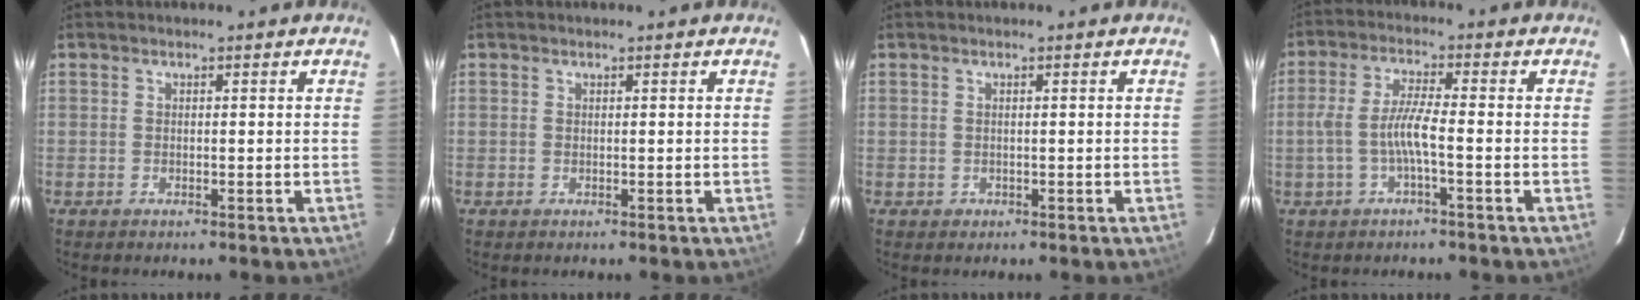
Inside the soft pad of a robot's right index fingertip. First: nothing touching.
{"total": 0.0}
{"total": 0.9, "force": [-0.2, 0.8, 0.1], "torque": [0.002, 0.001, 0.001]}
{"total": 5.7, "force": [-1.9, 0.3, 5.3], "torque": [-0.118, 0.004, -0.032]}